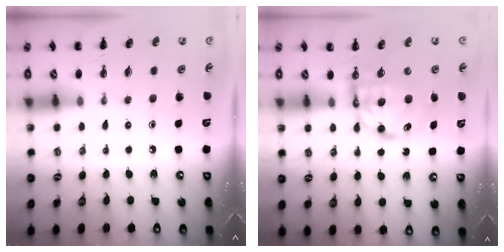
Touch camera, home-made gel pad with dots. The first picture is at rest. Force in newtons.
{"total": 6.7, "press": 6.6, "slide": 0.9}